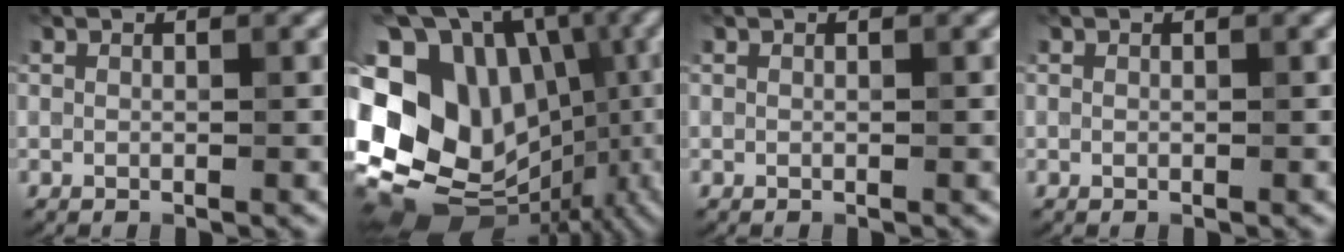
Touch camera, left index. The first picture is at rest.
{"total": 20.0, "force": [-1.4, 16.5, 11.3], "torque": [-0.179, 0.040, -0.023]}
{"total": 0.0}
{"total": 0.0}